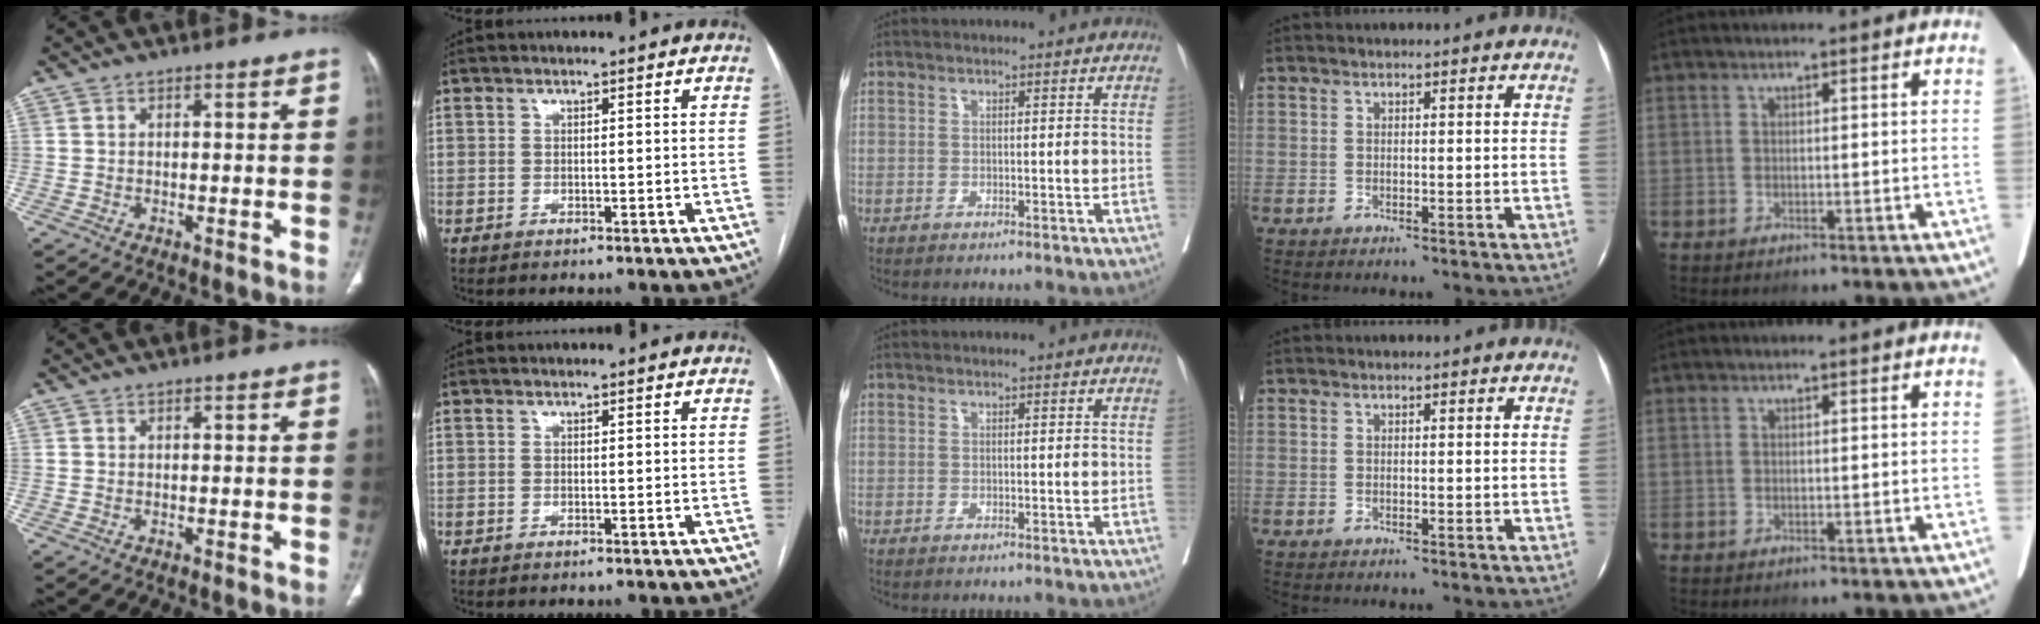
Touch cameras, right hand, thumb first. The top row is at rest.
{}